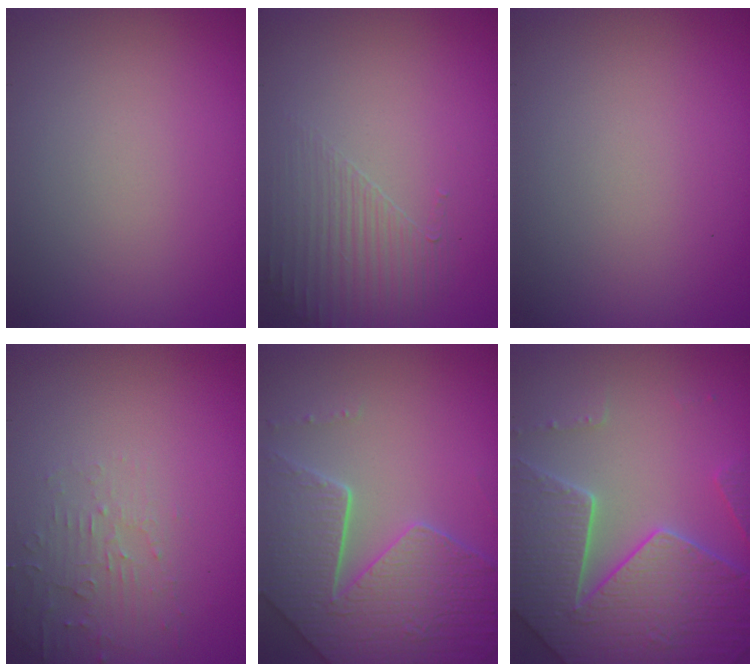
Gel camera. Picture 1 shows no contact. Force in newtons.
{"total": 1.7, "press": 0.9, "slide": 1.4}
{"total": 0.0}
{"total": 2.4, "press": 2.3, "slide": 0.6}
{"total": 8.0, "press": 5.8, "slide": 5.5}
{"total": 7.5, "press": 7.3, "slide": 2.0}